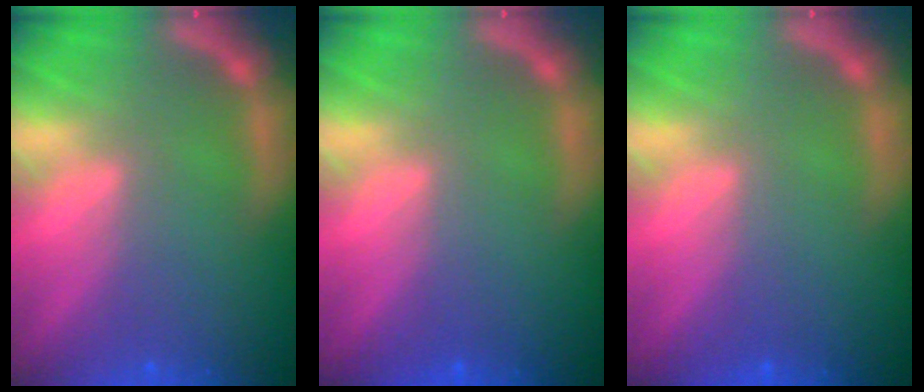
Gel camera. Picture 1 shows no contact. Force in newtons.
{"total": 0.0}
{"total": 0.0}